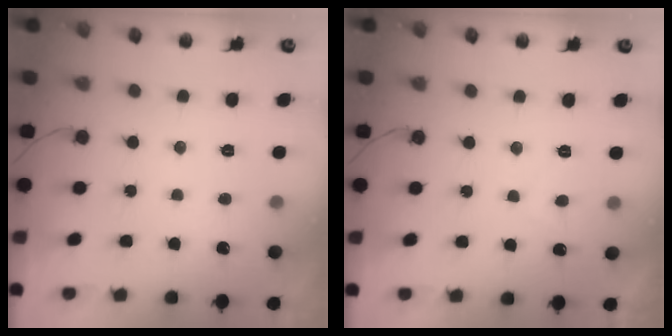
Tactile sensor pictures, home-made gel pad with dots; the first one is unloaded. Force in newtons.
{"total": 1.5, "press": 1.3, "slide": 0.7}